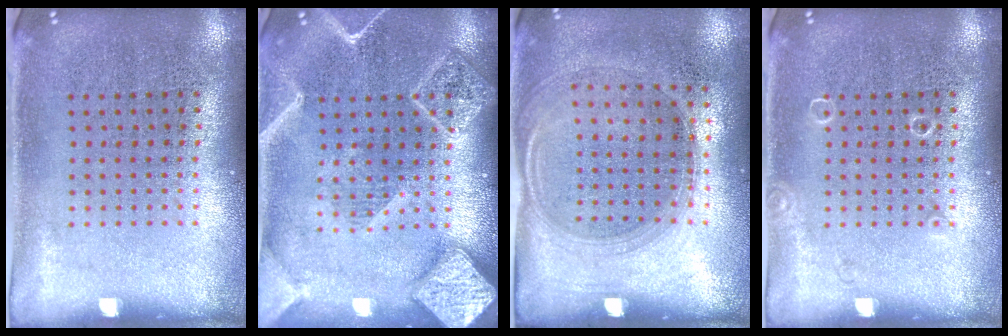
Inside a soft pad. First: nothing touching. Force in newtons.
{"total": 4.2, "press": 4.1, "slide": 0.6}
{"total": 1.4, "press": 1.2, "slide": 0.6}
{"total": 0.6, "press": 0.6, "slide": 0.1}